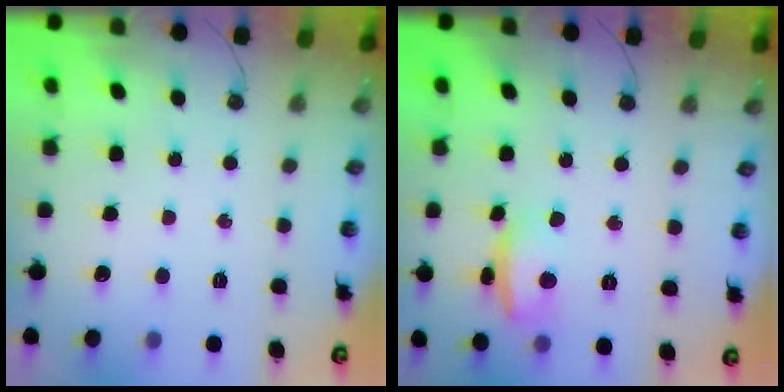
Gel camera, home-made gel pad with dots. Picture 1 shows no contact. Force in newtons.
{"total": 13.9, "press": 7.3, "slide": 11.9}